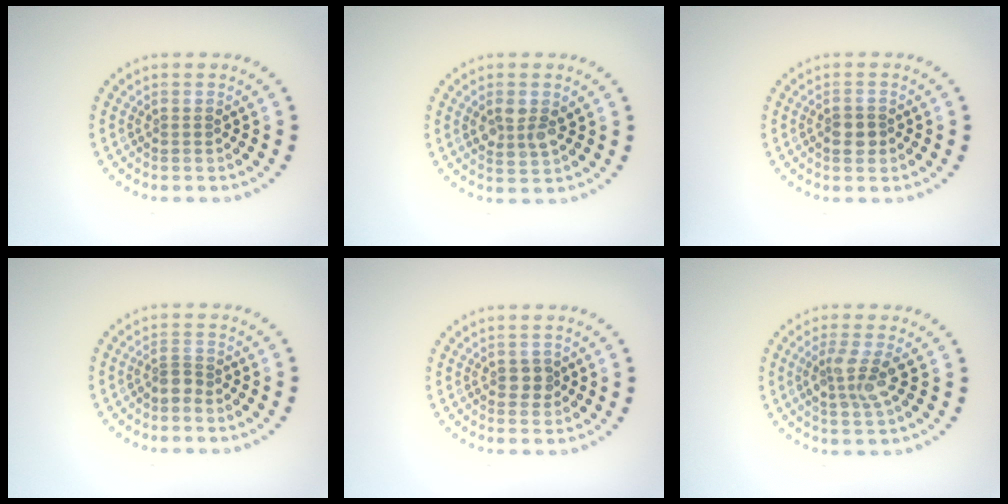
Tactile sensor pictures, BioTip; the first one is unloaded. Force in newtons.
{"total": 2.4, "press": 2.4, "slide": 0.4}
{"total": 1.8, "press": 1.7, "slide": 0.6}
{"total": 1.2, "press": 0.8, "slide": 0.9}
{"total": 1.4, "press": 1.4, "slide": 0.1}
{"total": 2.9, "press": 2.7, "slide": 1.0}